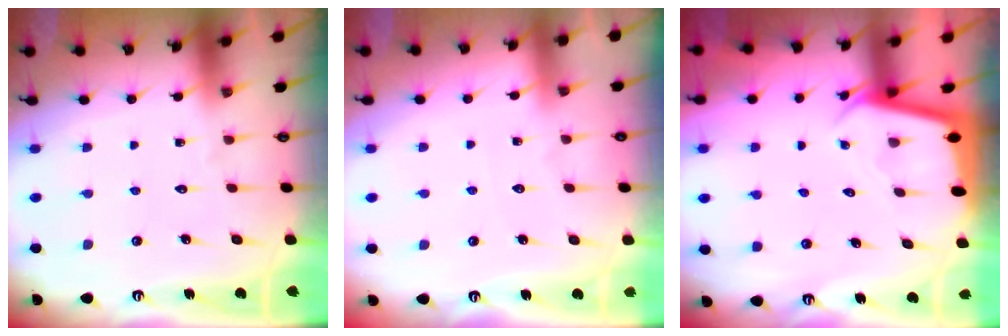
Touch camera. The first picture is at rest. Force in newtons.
{"total": 2.0, "press": 2.0, "slide": 0.3}
{"total": 2.3, "press": 2.3, "slide": 0.1}